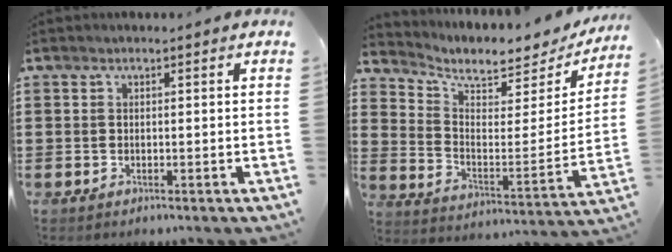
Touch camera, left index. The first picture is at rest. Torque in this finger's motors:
{"motor_torque": [2.14, 0.00, 0.10, 0.06]}